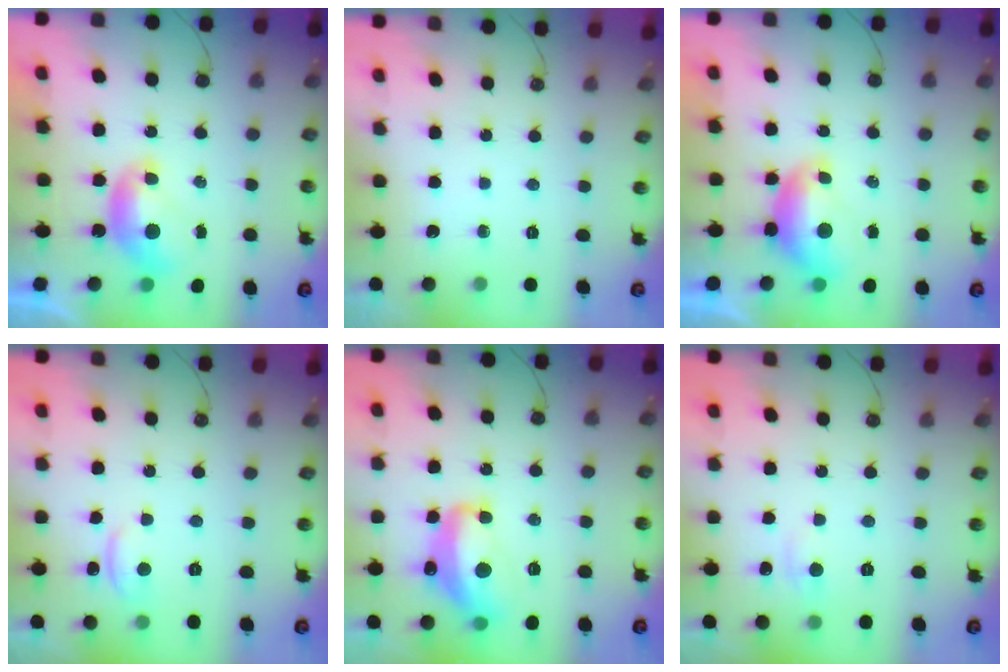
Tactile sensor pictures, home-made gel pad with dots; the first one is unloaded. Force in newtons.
{"total": 0.0}
{"total": 0.0}
{"total": 1.5, "press": 1.3, "slide": 0.6}
{"total": 9.8, "press": 9.8, "slide": 0.8}
{"total": 1.2, "press": 1.0, "slide": 0.6}